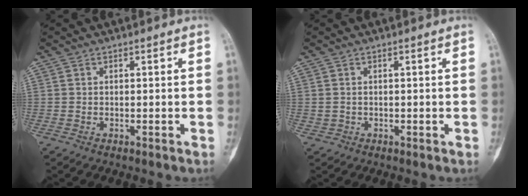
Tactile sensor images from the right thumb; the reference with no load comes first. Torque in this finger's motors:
{"motor_torque": [-0.13, 0.13, -0.34, 0.15, 0.03]}